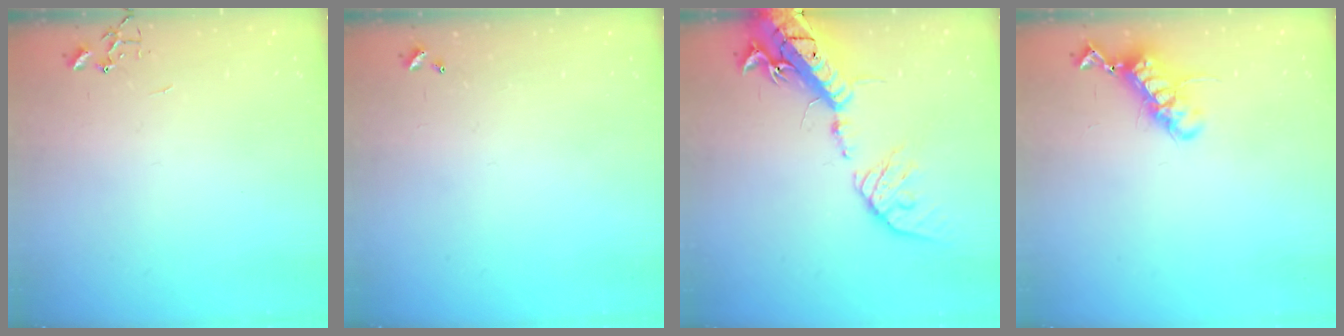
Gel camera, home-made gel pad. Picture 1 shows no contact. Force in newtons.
{"total": 0.0}
{"total": 21.1, "press": 20.7, "slide": 4.1}
{"total": 12.7, "press": 12.6, "slide": 1.1}